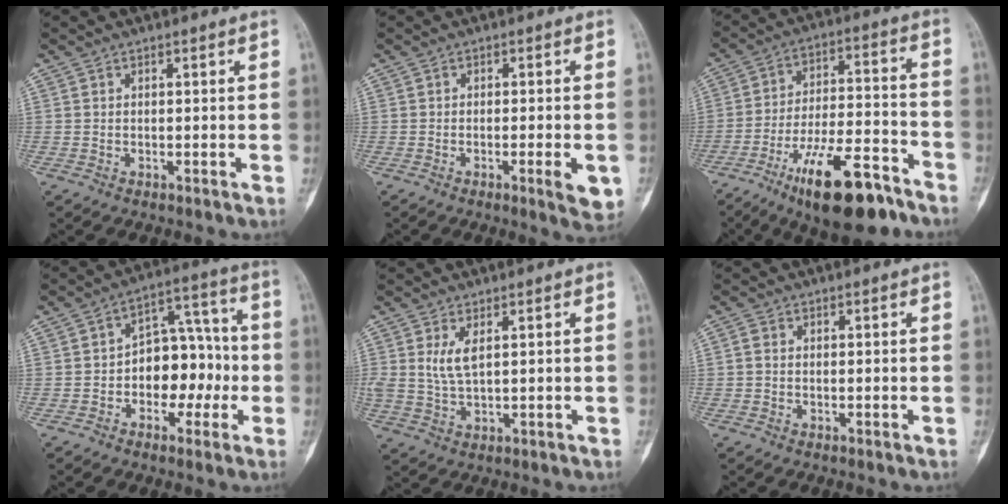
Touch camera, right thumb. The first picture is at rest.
{"total": 5.5, "force": [-1.9, 1.2, 5.0], "torque": [-0.064, -0.006, -0.024]}
{"total": 18.8, "force": [-11.7, 6.2, 13.4], "torque": [-0.217, 0.073, -0.191]}
{"total": 11.9, "force": [-2.2, 8.0, 8.5], "torque": [-0.081, 0.052, -0.039]}
{"total": 4.2, "force": [1.4, 1.6, 3.7], "torque": [-0.079, -0.008, 0.037]}
{"total": 1.2, "force": [0.0, 0.9, 0.7], "torque": [-0.011, 0.001, -0.003]}